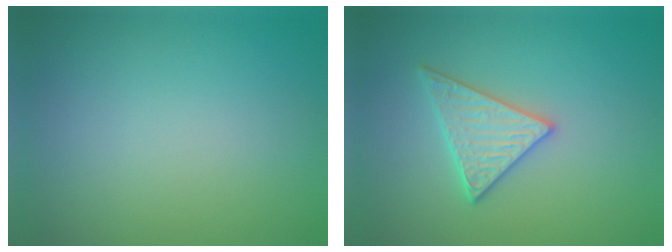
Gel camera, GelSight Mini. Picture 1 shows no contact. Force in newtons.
{"total": 3.1, "press": 3.0, "slide": 0.7}